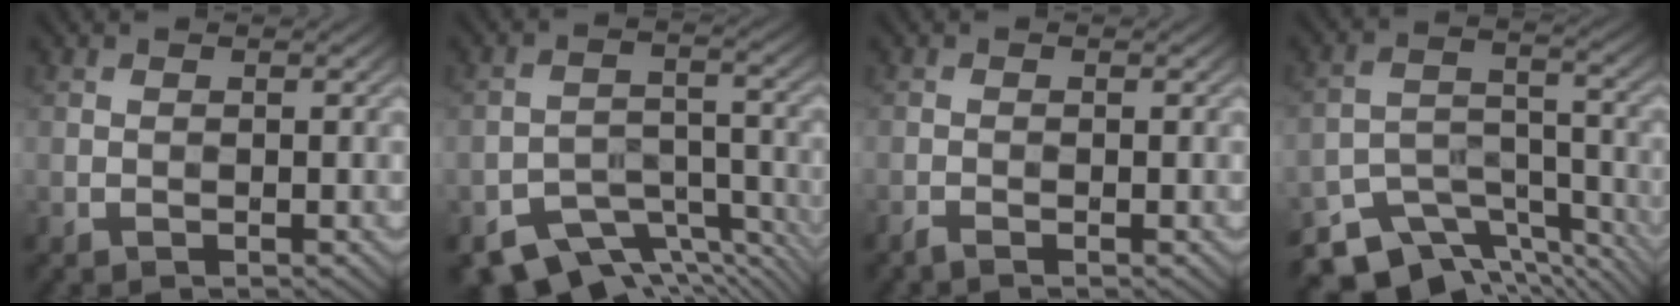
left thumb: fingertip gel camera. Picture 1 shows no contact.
{"total": 8.9, "force": [-7.0, 4.0, 3.9], "torque": [-0.060, -0.020, -0.113]}
{"total": 0.8, "force": [-0.7, 0.0, 0.4], "torque": [-0.010, 0.001, -0.018]}
{"total": 10.8, "force": [-8.4, 5.0, 4.6], "torque": [-0.088, -0.009, -0.137]}